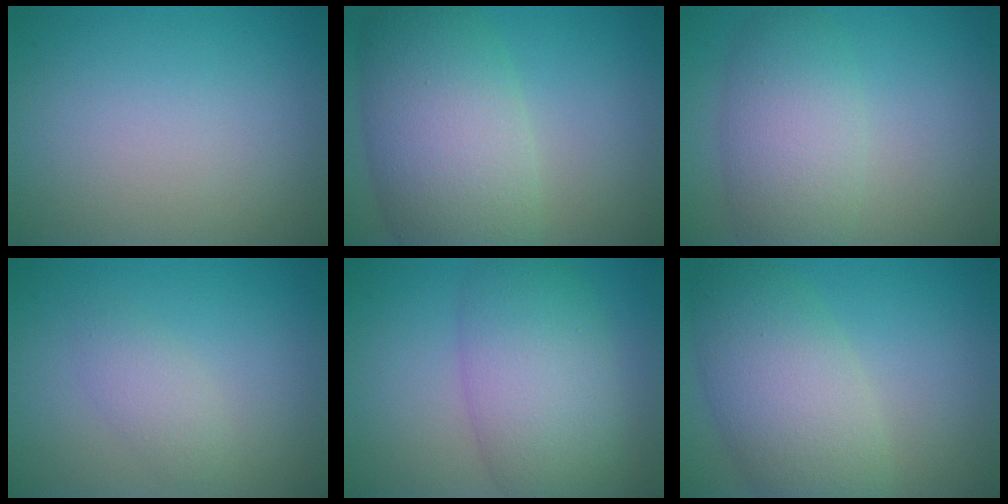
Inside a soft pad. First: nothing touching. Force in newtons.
{"total": 9.6, "press": 9.6, "slide": 0.4}
{"total": 5.4, "press": 5.4, "slide": 0.5}
{"total": 1.9, "press": 1.9, "slide": 0.1}
{"total": 7.5, "press": 7.5, "slide": 0.2}
{"total": 7.4, "press": 7.4, "slide": 0.4}